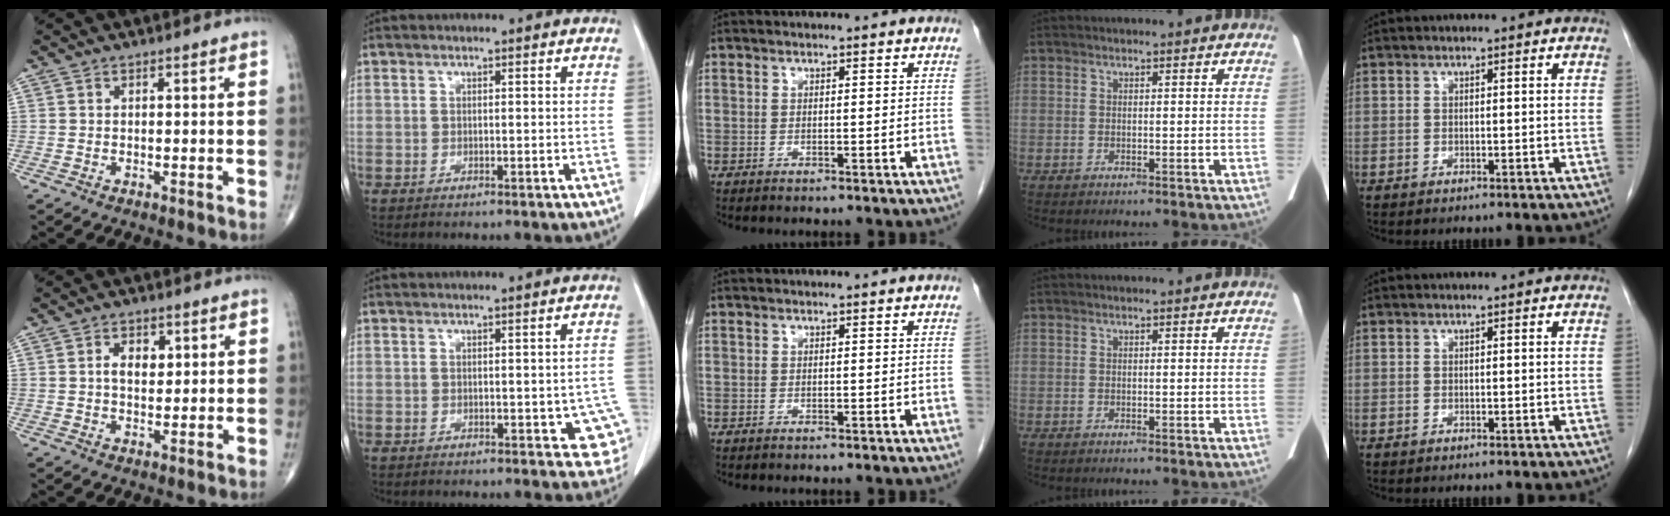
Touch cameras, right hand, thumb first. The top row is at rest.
{"thumb": {"total": 4.5, "force": [1.0, 3.0, 3.2], "torque": [-0.033, -0.003, 0.014]}, "index": {"total": 6.1, "force": [-1.4, 2.6, 5.3], "torque": [-0.040, 0.008, -0.013]}}